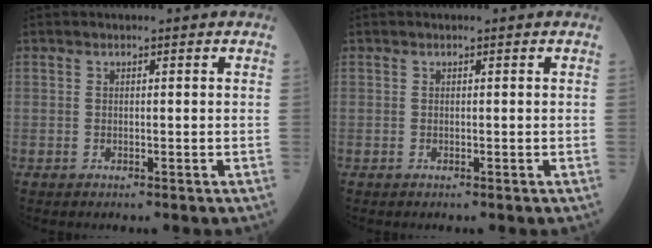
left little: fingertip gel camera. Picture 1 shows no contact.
{"total": 0.0}